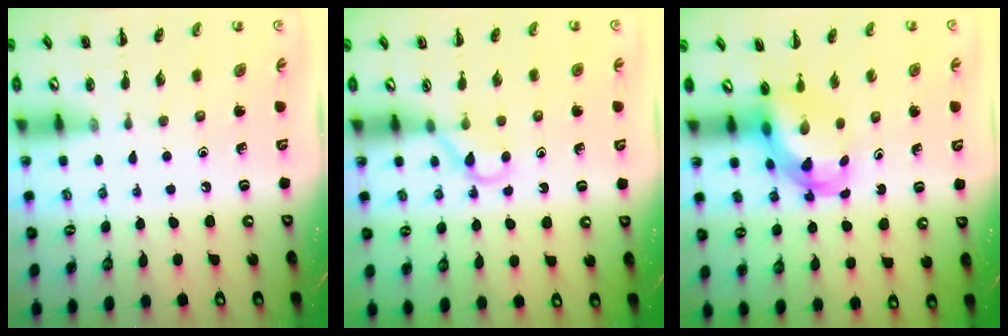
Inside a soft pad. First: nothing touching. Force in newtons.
{"total": 3.0, "press": 2.8, "slide": 1.1}
{"total": 5.4, "press": 5.4, "slide": 0.8}